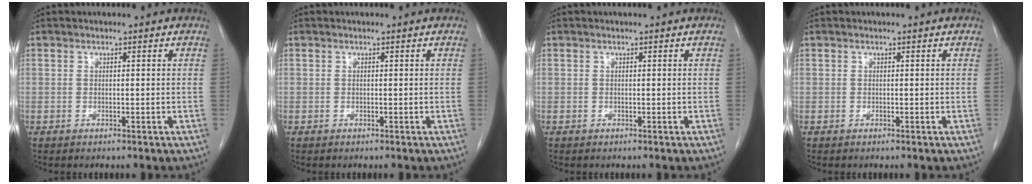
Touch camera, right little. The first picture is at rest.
{"total": 0.0}
{"total": 0.0}
{"total": 0.0}